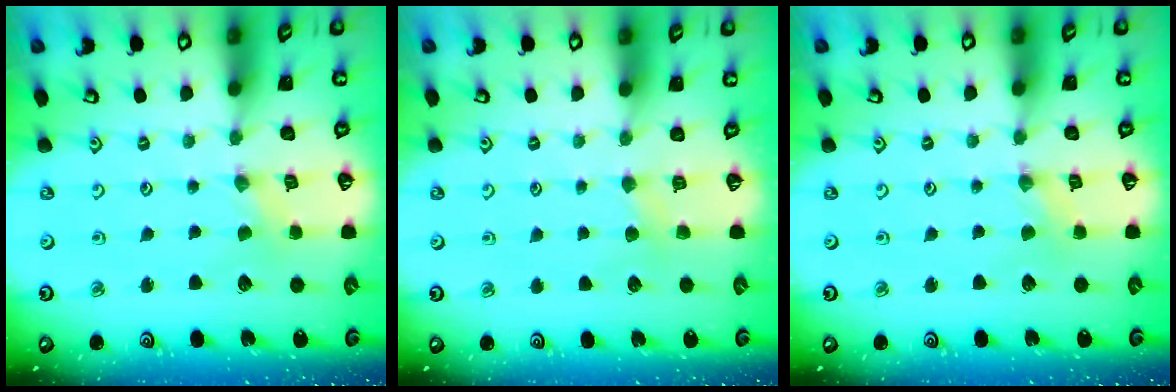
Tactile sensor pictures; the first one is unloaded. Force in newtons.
{"total": 2.1, "press": 2.0, "slide": 0.4}
{"total": 1.3, "press": 1.3, "slide": 0.2}